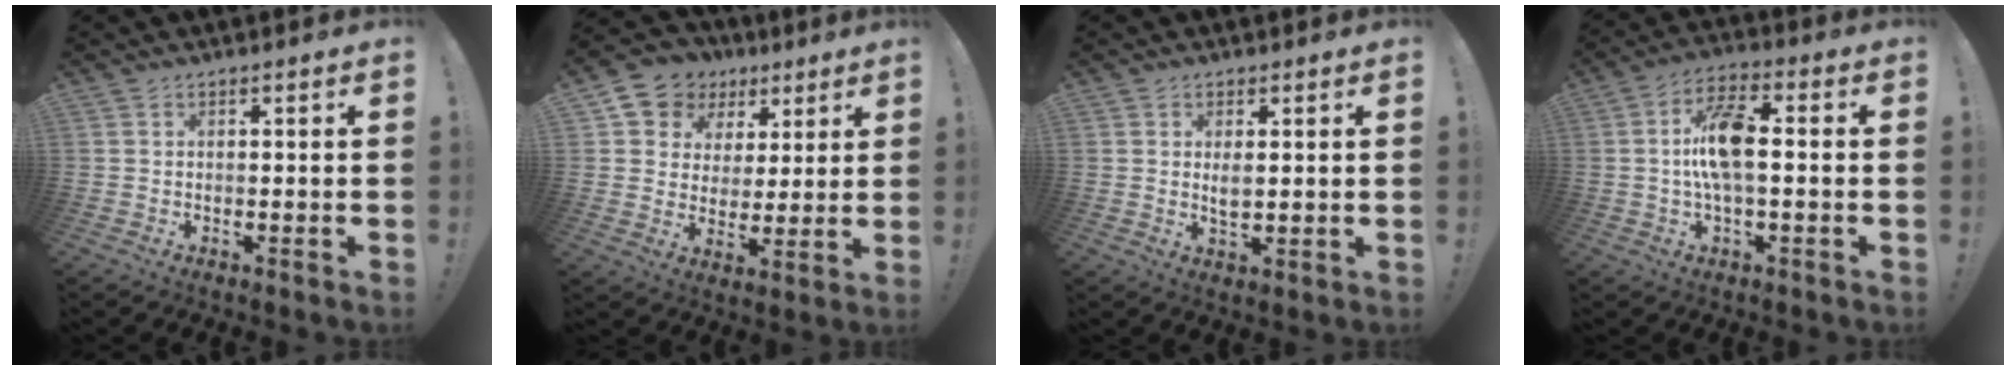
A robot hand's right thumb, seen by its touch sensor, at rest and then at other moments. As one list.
[{"total": 10.4, "force": [5.3, 8.5, 2.8], "torque": [-0.046, -0.033, 0.107]}, {"total": 3.2, "force": [1.1, 1.5, 2.6], "torque": [-0.031, -0.009, 0.014]}, {"total": 12.1, "force": [0.3, 5.0, 11.0], "torque": [-0.195, 0.007, 0.002]}]